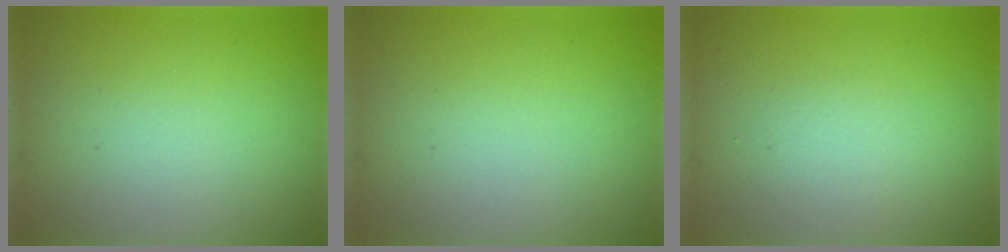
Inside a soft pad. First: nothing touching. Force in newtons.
{"total": 0.0}
{"total": 1.4, "press": 1.4, "slide": 0.0}